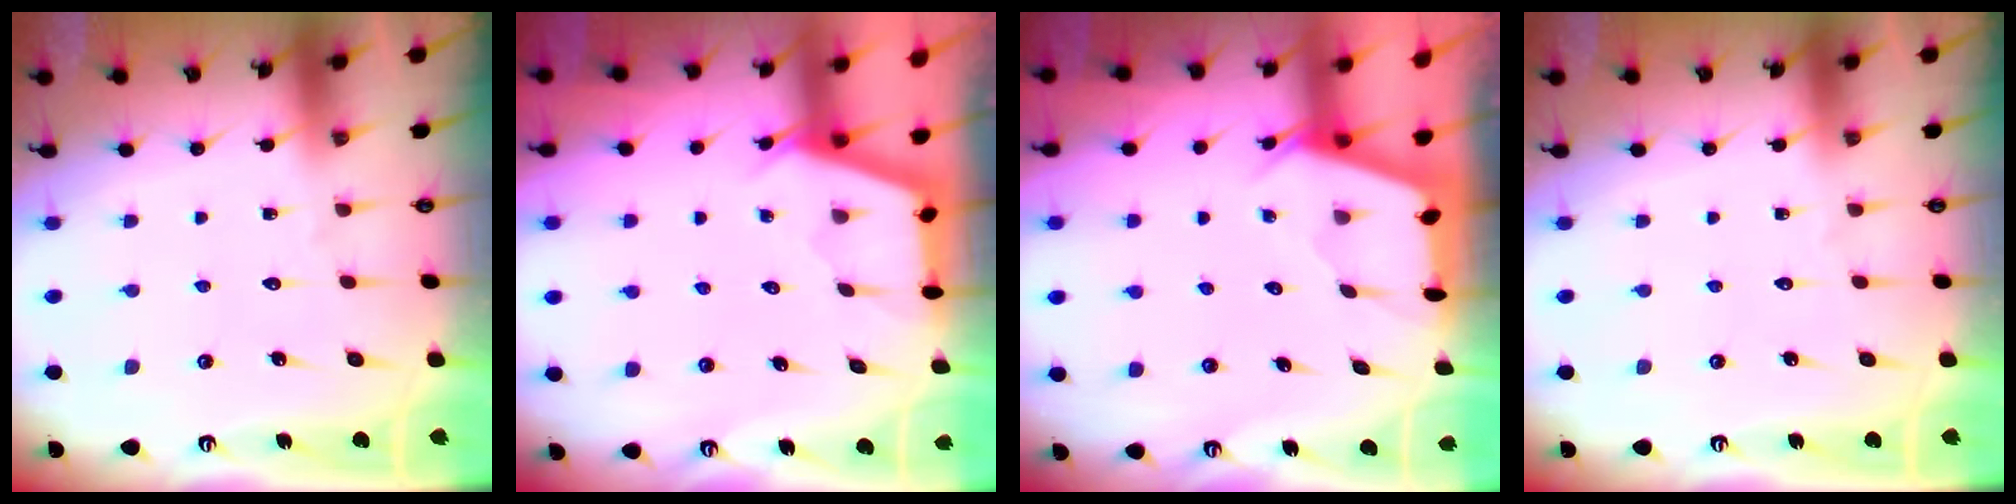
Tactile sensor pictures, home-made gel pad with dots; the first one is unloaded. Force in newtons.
{"total": 2.8, "press": 2.8, "slide": 0.4}
{"total": 2.4, "press": 2.3, "slide": 0.3}
{"total": 0.0}